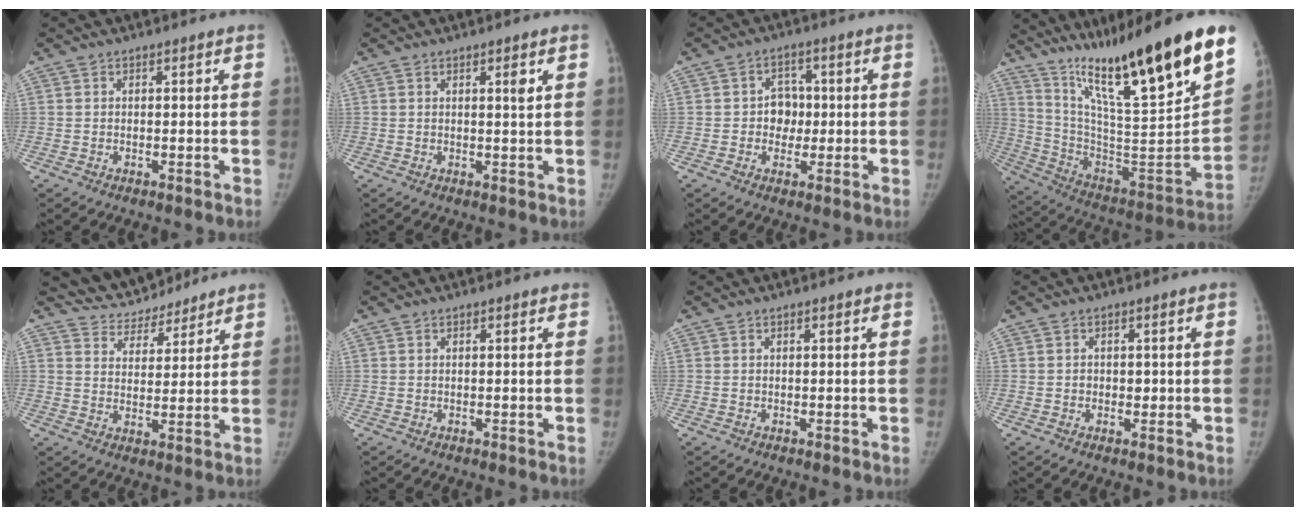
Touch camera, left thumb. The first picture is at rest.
{"total": 1.8, "force": [0.8, 0.3, 1.6], "torque": [-0.021, -0.004, 0.013]}
{"total": 5.4, "force": [-0.1, 4.6, 2.8], "torque": [-0.007, 0.010, -0.008]}
{"total": 33.2, "force": [22.5, 5.3, 23.8], "torque": [-0.355, -0.097, 0.371]}
{"total": 9.4, "force": [8.7, 3.5, 1.0], "torque": [0.009, -0.038, 0.142]}
{"total": 0.0}
{"total": 0.0}
{"total": 1.9, "force": [0.0, 1.6, 1.0], "torque": [-0.004, 0.003, -0.002]}